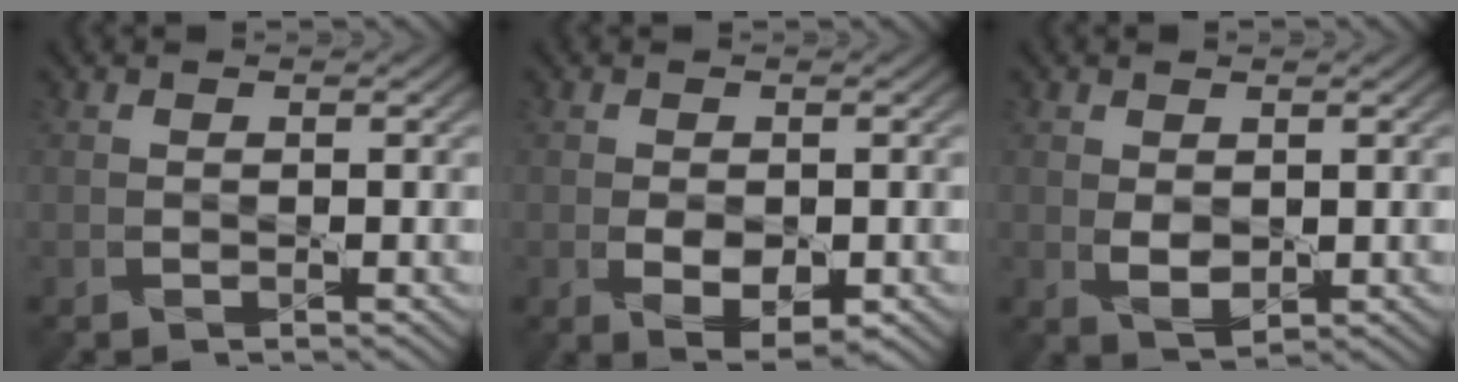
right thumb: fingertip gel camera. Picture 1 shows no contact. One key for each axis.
{"total": 3.9, "fx": -0.9, "fy": 2.2, "fz": 3.1, "tx": -0.058, "ty": -0.011, "tz": -0.011}
{"total": 2.7, "fx": 0.4, "fy": 1.8, "fz": 2.0, "tx": -0.045, "ty": -0.002, "tz": 0.012}